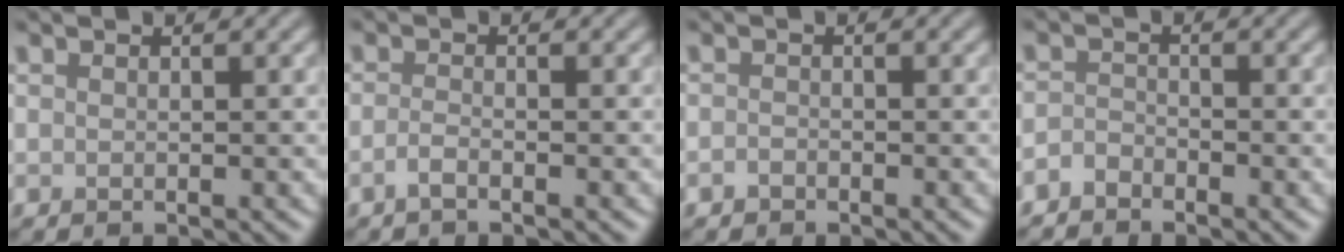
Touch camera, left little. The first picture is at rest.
{"total": 1.1, "force": [-0.7, 0.3, 0.9], "torque": [-0.020, 0.002, -0.020]}
{"total": 0.7, "force": [-0.6, 0.4, 0.2], "torque": [-0.004, 0.001, -0.013]}
{"total": 1.7, "force": [-1.5, 0.6, 0.3], "torque": [-0.009, 0.001, -0.038]}